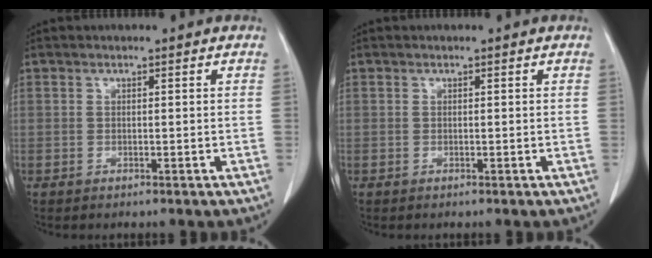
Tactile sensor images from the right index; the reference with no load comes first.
{"total": 0.0}